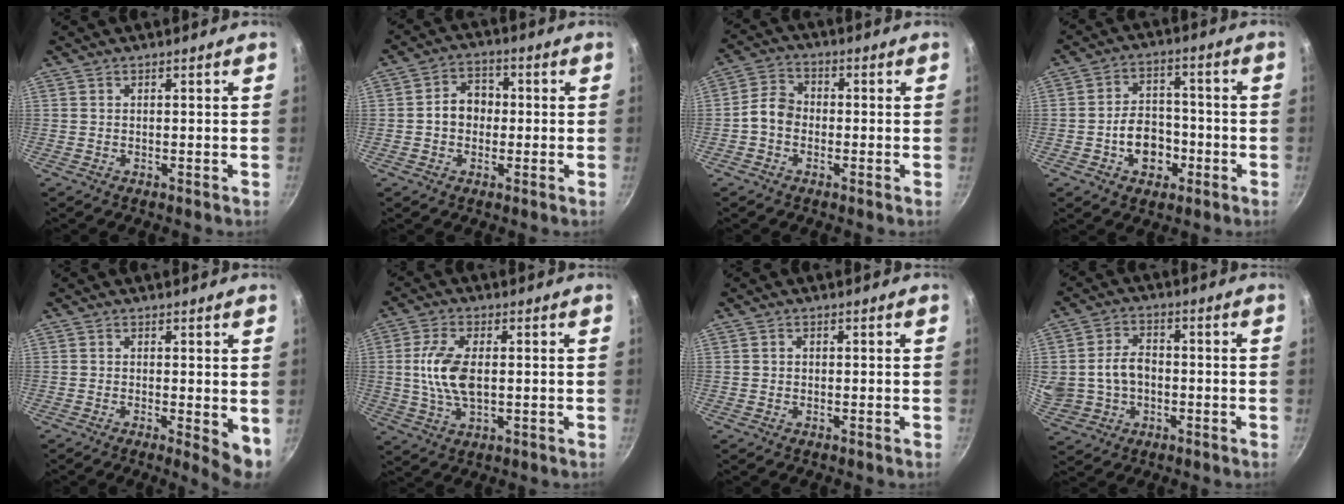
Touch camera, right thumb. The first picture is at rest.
{"total": 6.4, "force": [-0.3, 5.2, 3.7], "torque": [-0.027, 0.019, -0.014]}
{"total": 5.3, "force": [-1.2, 4.2, 3.0], "torque": [-0.034, 0.024, -0.037]}
{"total": 9.3, "force": [-3.1, 6.8, 5.5], "torque": [-0.061, 0.029, -0.051]}
{"total": 5.3, "force": [-0.5, 1.7, 5.0], "torque": [-0.058, -0.008, -0.005]}
{"total": 9.4, "force": [0.5, 4.8, 8.1], "torque": [-0.163, 0.001, 0.006]}
{"total": 0.8, "force": [0.0, 0.8, 0.4], "torque": [-0.005, 0.004, -0.001]}
{"total": 11.8, "force": [-0.6, 9.5, 6.9], "torque": [-0.125, 0.021, -0.002]}